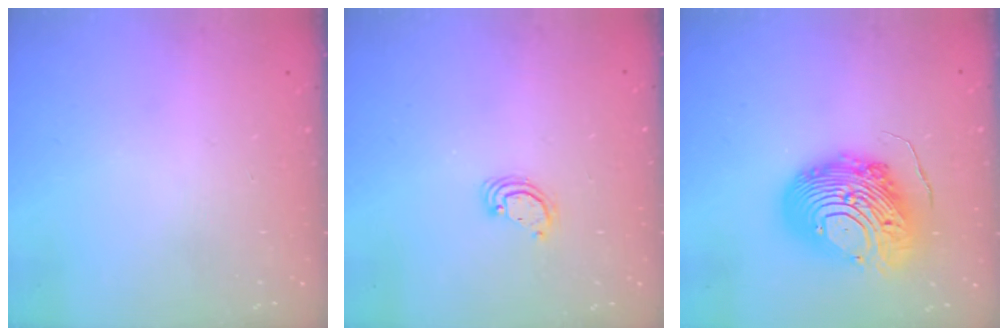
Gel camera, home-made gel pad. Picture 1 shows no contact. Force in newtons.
{"total": 2.5, "press": 2.5, "slide": 0.2}
{"total": 16.1, "press": 16.0, "slide": 1.8}